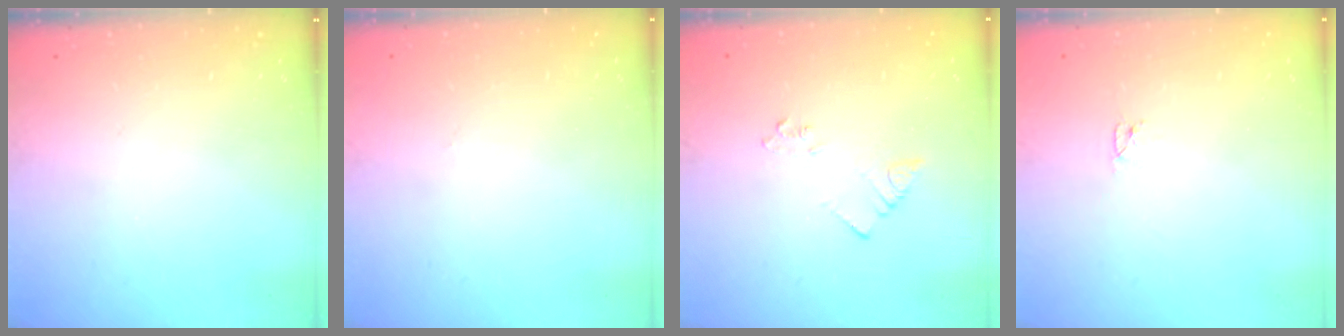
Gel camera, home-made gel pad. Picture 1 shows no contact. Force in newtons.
{"total": 0.0}
{"total": 3.6, "press": 3.6, "slide": 0.6}
{"total": 2.6, "press": 2.6, "slide": 0.3}